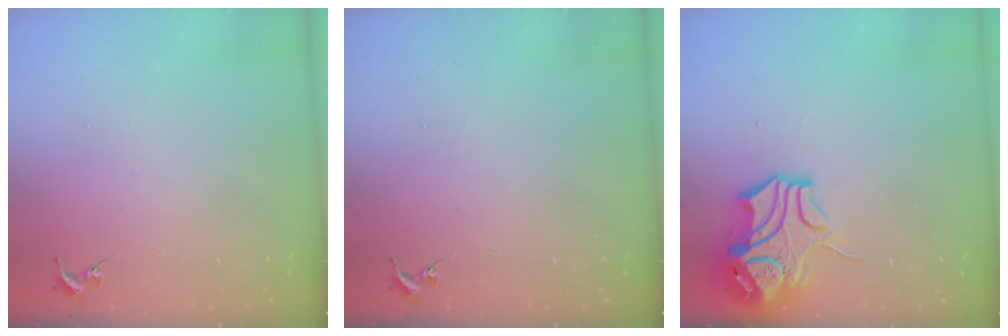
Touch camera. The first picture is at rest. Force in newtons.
{"total": 0.0}
{"total": 14.0, "press": 13.8, "slide": 2.1}